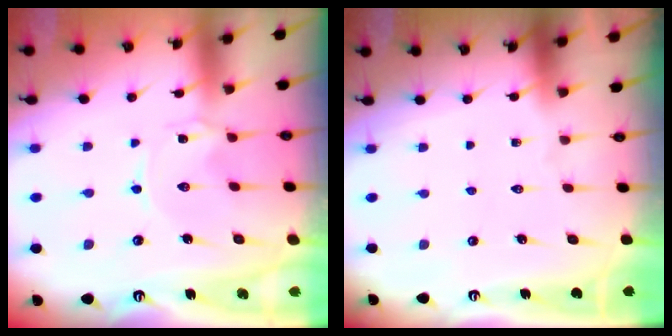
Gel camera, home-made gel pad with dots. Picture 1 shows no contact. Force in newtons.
{"total": 0.0}